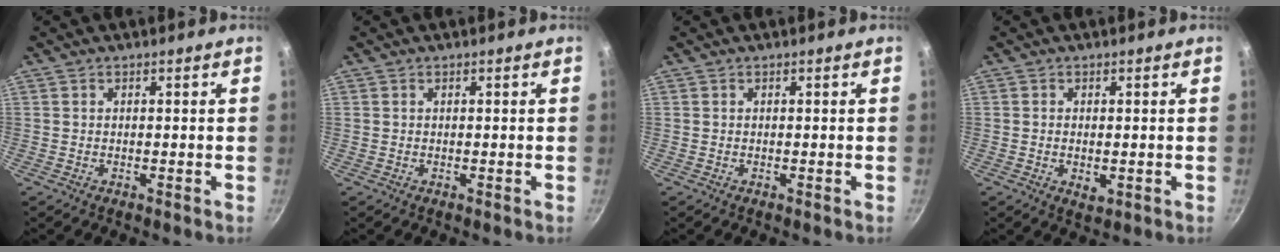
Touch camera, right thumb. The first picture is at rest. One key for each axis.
{"total": 0.0}
{"total": 0.0}
{"total": 2.5, "fx": -0.3, "fy": 1.5, "fz": 2.0, "tx": -0.032, "ty": -0.007, "tz": -0.003}